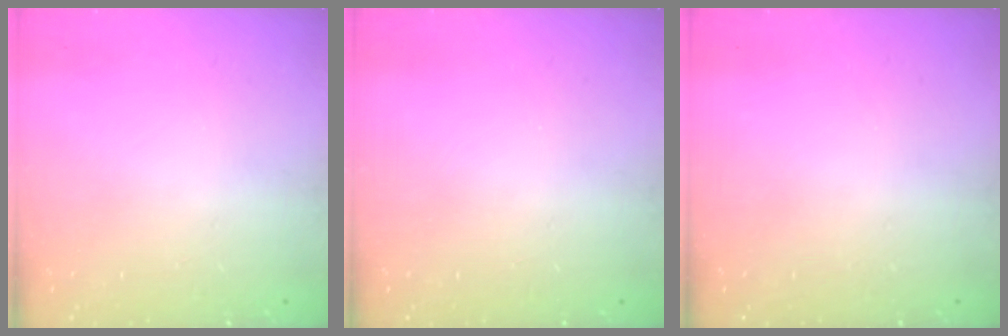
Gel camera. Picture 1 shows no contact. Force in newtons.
{"total": 0.0}
{"total": 0.0}